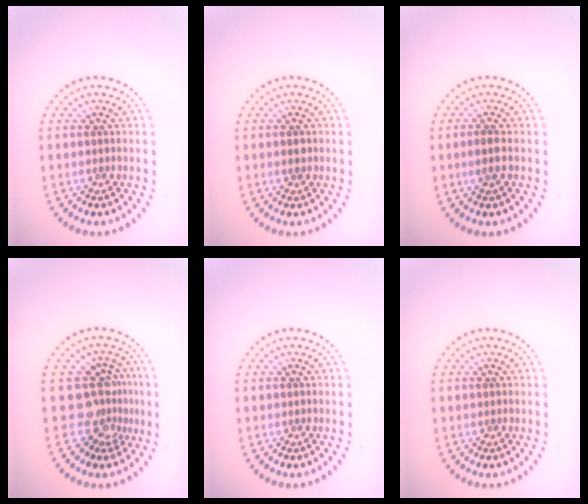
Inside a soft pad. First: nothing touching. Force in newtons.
{"total": 1.1, "press": 1.1, "slide": 0.0}
{"total": 1.5, "press": 1.4, "slide": 0.6}
{"total": 3.7, "press": 2.5, "slide": 2.8}
{"total": 0.0}
{"total": 0.0}